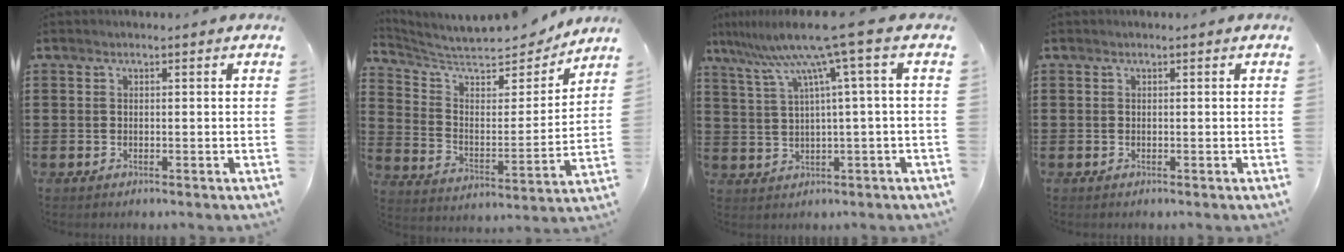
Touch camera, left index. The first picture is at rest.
{"total": 8.0, "force": [7.1, 1.8, 3.2], "torque": [-0.095, -0.048, 0.120]}
{"total": 9.2, "force": [4.7, -1.1, 7.8], "torque": [-0.177, -0.030, 0.070]}
{"total": 0.0}